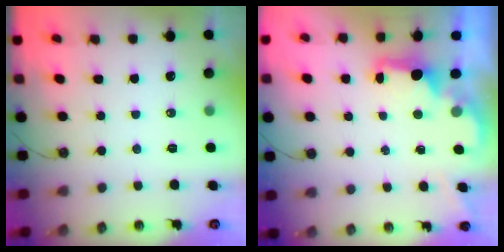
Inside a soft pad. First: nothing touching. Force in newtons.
{"total": 1.9, "press": 1.7, "slide": 0.8}